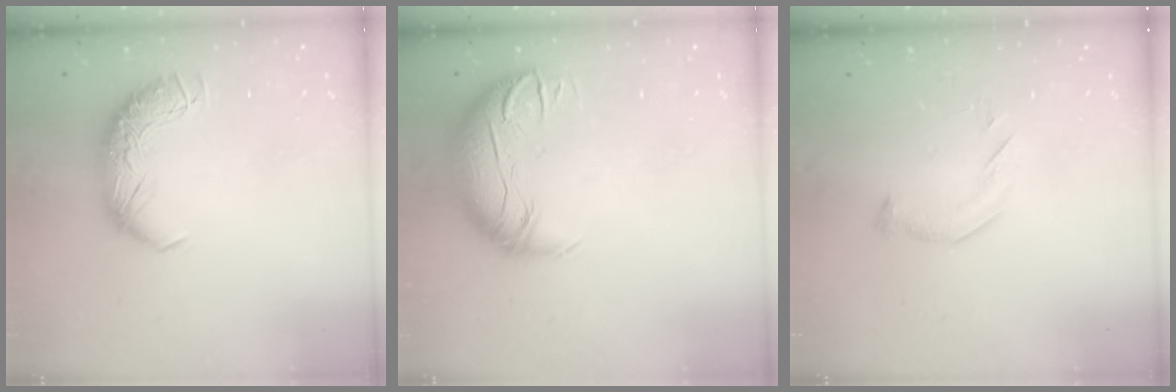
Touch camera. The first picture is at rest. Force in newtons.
{"total": 3.0, "press": 1.0, "slide": 2.8}
{"total": 5.9, "press": 5.8, "slide": 1.2}